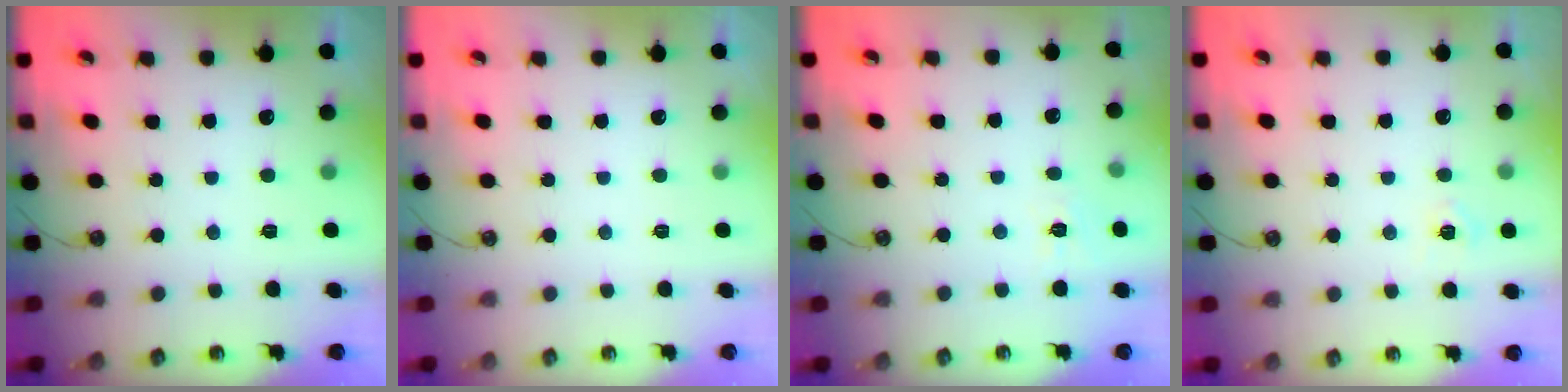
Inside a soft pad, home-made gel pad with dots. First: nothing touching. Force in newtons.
{"total": 0.0}
{"total": 4.0, "press": 3.9, "slide": 0.6}
{"total": 4.6, "press": 4.5, "slide": 0.6}